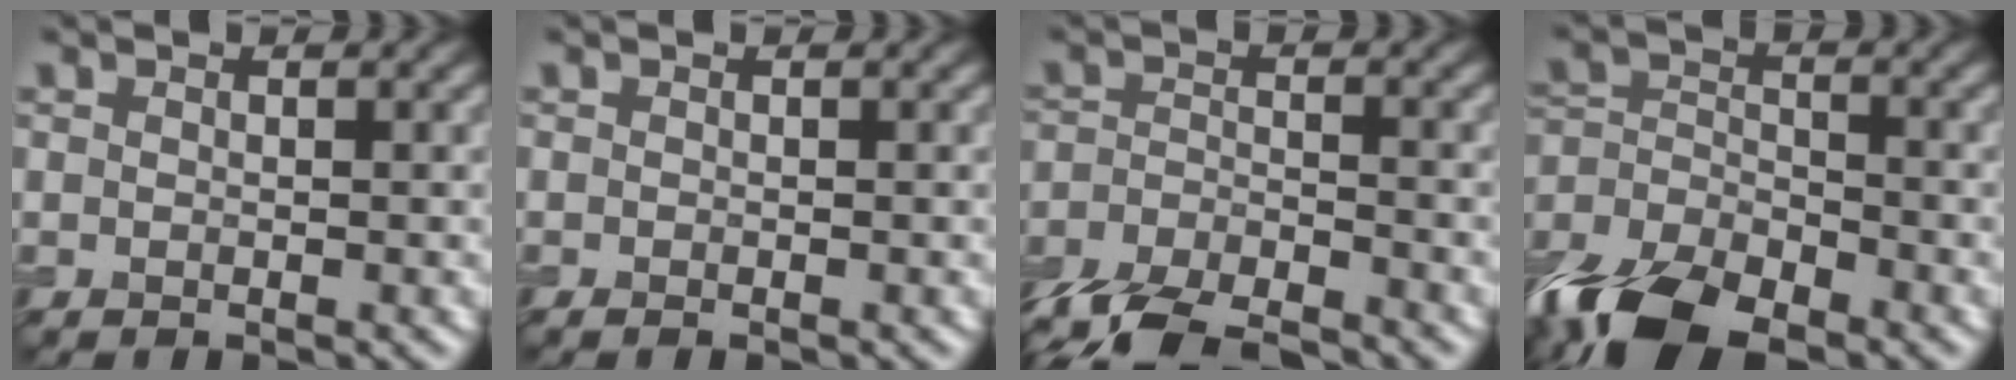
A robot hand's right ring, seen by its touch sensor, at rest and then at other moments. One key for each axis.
{"total": 0.6, "fx": -0.4, "fy": 0.1, "fz": 0.4, "tx": -0.008, "ty": -0.004, "tz": -0.009}
{"total": 8.2, "fx": -7.1, "fy": 2.5, "fz": 3.4, "tx": -0.069, "ty": -0.032, "tz": -0.124}
{"total": 10.7, "fx": -7.8, "fy": 4.5, "fz": 5.7, "tx": -0.123, "ty": -0.021, "tz": -0.150}